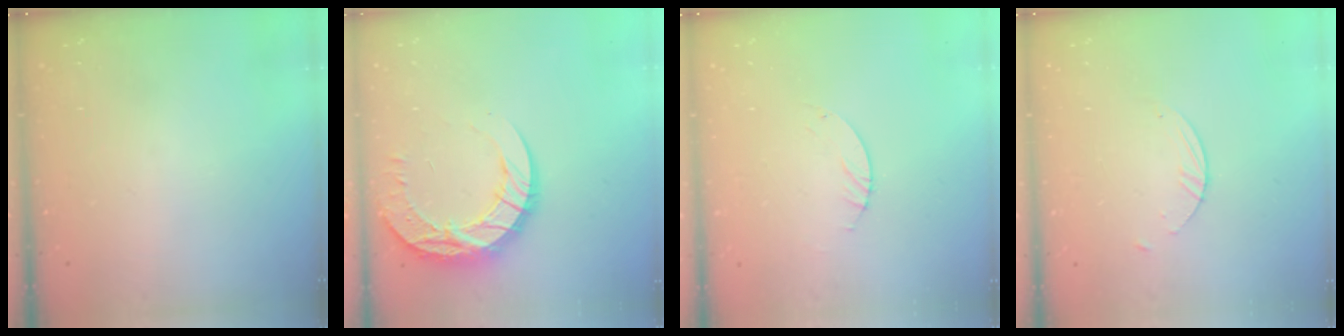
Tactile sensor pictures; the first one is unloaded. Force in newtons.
{"total": 17.9, "press": 17.8, "slide": 1.4}
{"total": 0.9, "press": 0.8, "slide": 0.2}
{"total": 2.1, "press": 2.1, "slide": 0.2}